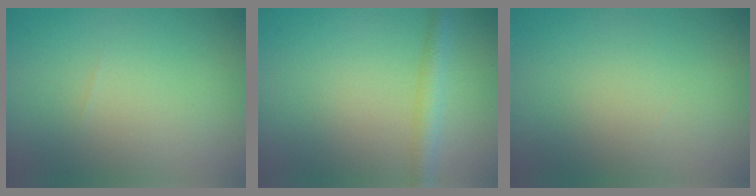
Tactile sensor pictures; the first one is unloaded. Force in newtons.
{"total": 2.5, "press": 2.5, "slide": 0.1}
{"total": 0.0}